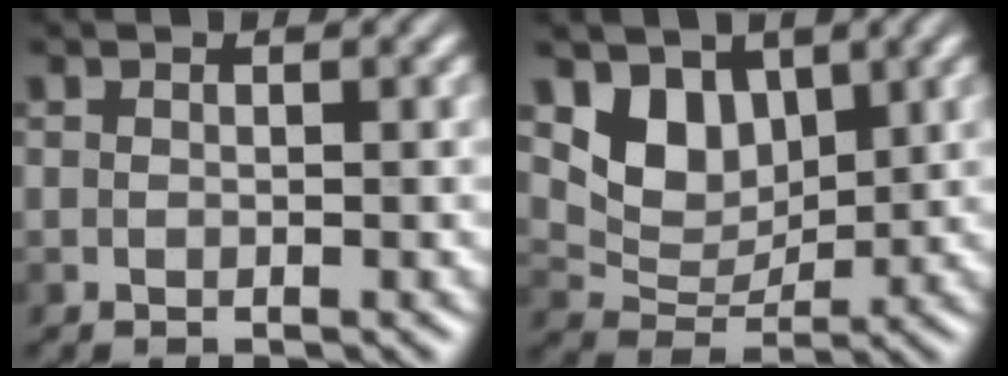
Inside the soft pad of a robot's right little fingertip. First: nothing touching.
{"total": 4.6, "force": [2.2, 3.2, 2.5], "torque": [-0.050, -0.016, 0.039]}